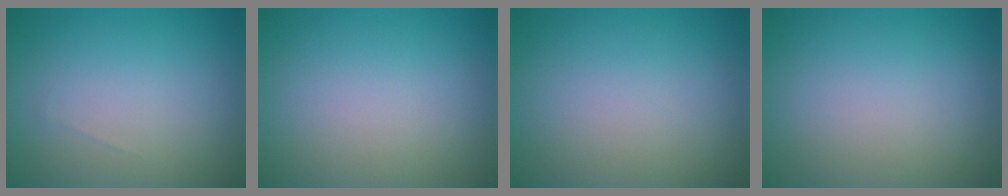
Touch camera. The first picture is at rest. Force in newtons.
{"total": 0.0}
{"total": 0.0}
{"total": 0.0}